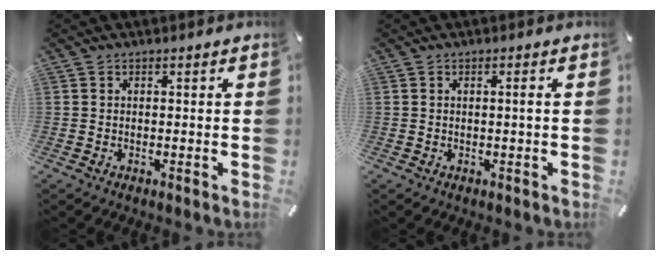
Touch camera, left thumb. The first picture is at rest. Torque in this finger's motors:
{"motor_torque": [-0.22, -0.24, -0.04, 0.22, -0.01]}